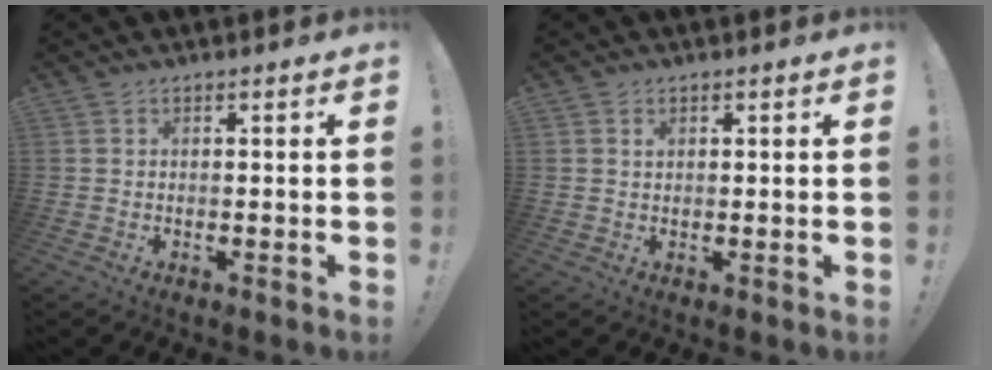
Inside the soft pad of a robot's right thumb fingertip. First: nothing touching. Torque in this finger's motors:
{"motor_torque": [-0.20, 0.00, 0.00, 0.21, -0.03]}